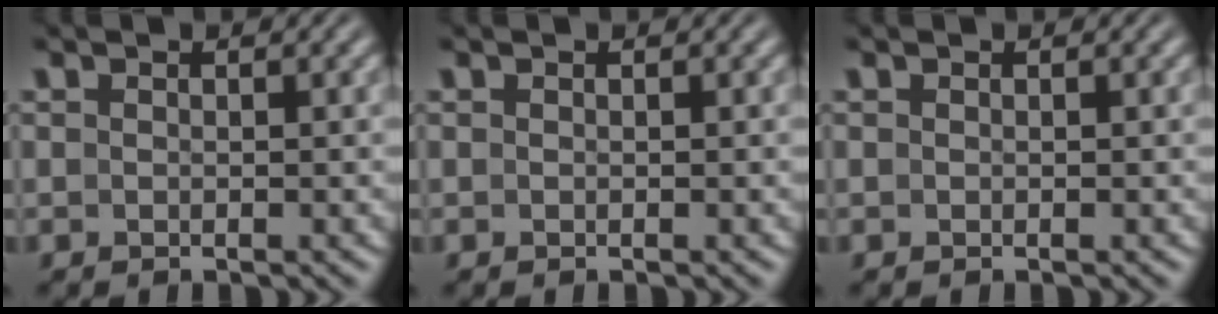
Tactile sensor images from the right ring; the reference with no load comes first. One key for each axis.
{"total": 0.0}
{"total": 0.0}